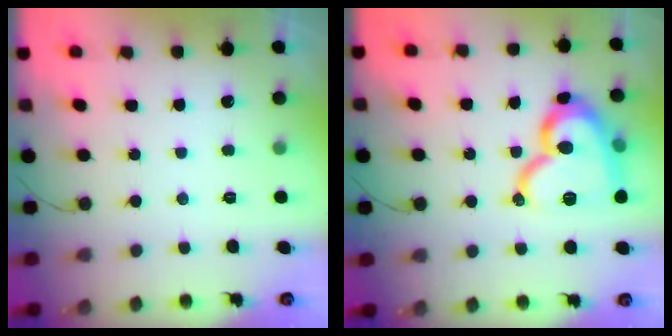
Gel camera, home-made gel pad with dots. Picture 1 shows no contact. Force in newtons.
{"total": 19.8, "press": 19.7, "slide": 2.0}